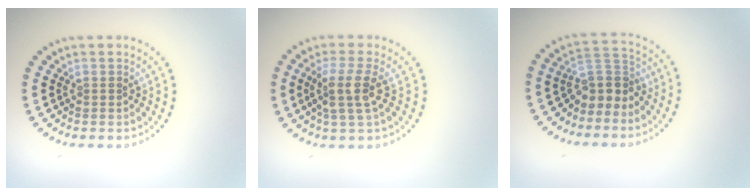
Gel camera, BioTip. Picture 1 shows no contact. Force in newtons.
{"total": 3.0, "press": 2.3, "slide": 1.9}
{"total": 3.2, "press": 2.6, "slide": 1.9}